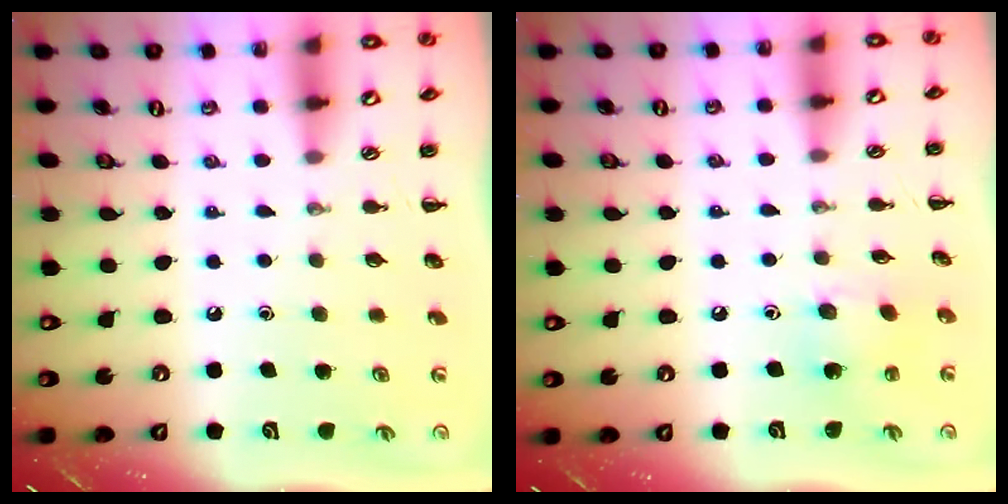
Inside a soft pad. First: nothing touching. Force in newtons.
{"total": 4.5, "press": 4.4, "slide": 1.0}